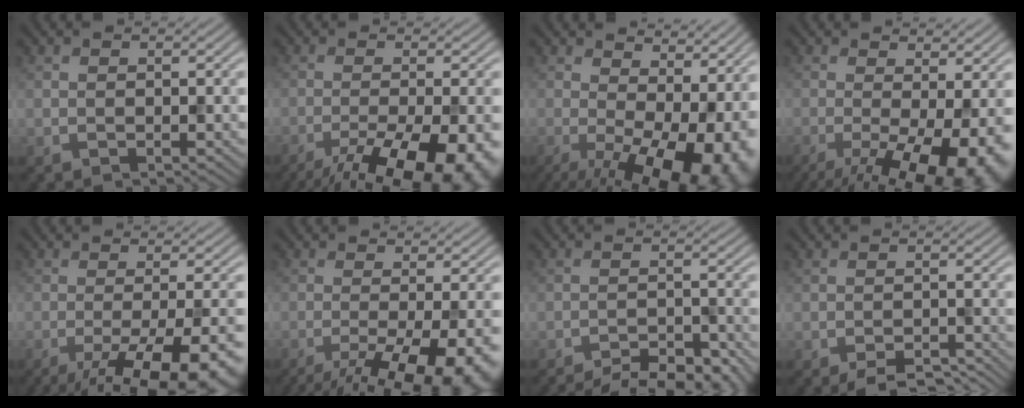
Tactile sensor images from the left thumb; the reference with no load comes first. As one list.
[{"total": 14.6, "force": [-9.0, 4.4, 10.6], "torque": [-0.160, -0.033, -0.116]}, {"total": 16.9, "force": [-2.2, 8.2, 14.7], "torque": [-0.178, -0.028, 0.005]}, {"total": 12.6, "force": [-4.5, 4.2, 11.0], "torque": [-0.166, -0.016, -0.057]}, {"total": 15.1, "force": [-7.9, 4.6, 12.0], "torque": [-0.149, -0.015, -0.096]}, {"total": 12.5, "force": [-6.3, 3.5, 10.2], "torque": [-0.140, -0.014, -0.083]}, {"total": 7.6, "force": [-6.6, 1.9, 3.2], "torque": [-0.052, -0.002, -0.091]}, {"total": 3.8, "force": [-3.1, 1.0, 1.9], "torque": [-0.028, -0.002, -0.047]}]